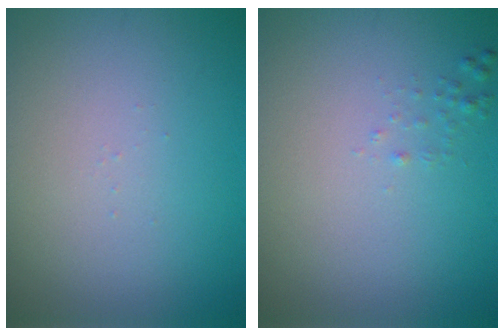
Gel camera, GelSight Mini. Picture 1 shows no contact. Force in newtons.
{"total": 0.6, "press": 0.6, "slide": 0.0}